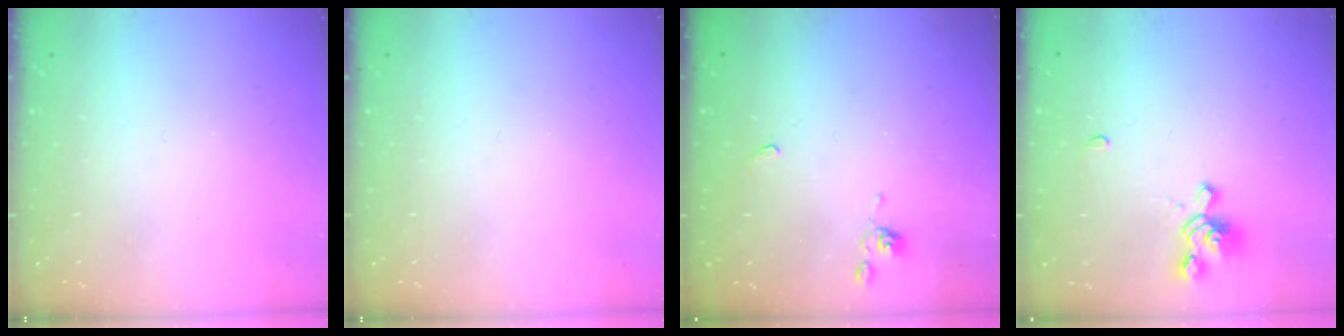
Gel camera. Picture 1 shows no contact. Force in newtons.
{"total": 0.0}
{"total": 2.2, "press": 2.1, "slide": 0.6}
{"total": 1.4, "press": 0.9, "slide": 1.1}